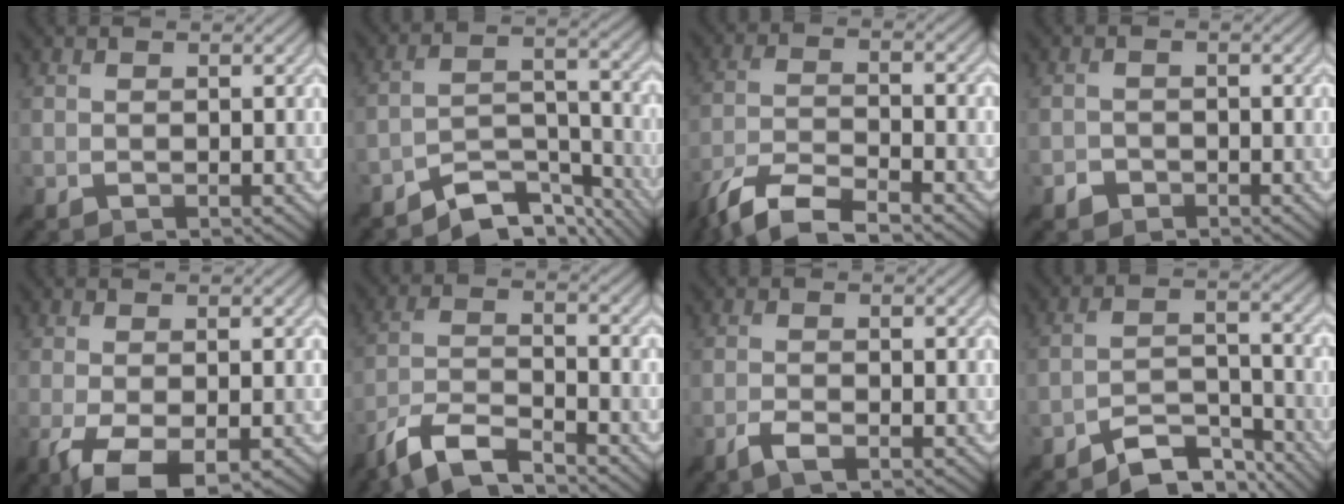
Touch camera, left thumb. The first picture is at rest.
{"total": 8.4, "force": [-6.6, 3.1, 4.1], "torque": [-0.062, 0.005, -0.130]}
{"total": 8.7, "force": [-6.6, 2.1, 5.3], "torque": [-0.119, -0.010, -0.140]}
{"total": 1.5, "force": [-1.0, 1.1, 0.3], "torque": [-0.003, 0.004, -0.024]}
{"total": 7.4, "force": [-3.5, 2.3, 6.1], "torque": [-0.126, -0.012, -0.057]}
{"total": 8.2, "force": [-6.5, 1.9, 4.8], "torque": [-0.104, -0.002, -0.139]}
{"total": 2.2, "force": [-1.3, 0.4, 1.7], "torque": [-0.040, 0.003, -0.032]}
{"total": 7.3, "force": [-5.7, 2.4, 3.8], "torque": [-0.064, 0.006, -0.108]}